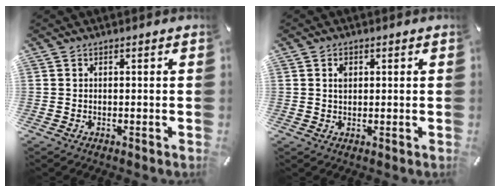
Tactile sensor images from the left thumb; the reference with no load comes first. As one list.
[{"total": 2.0, "force": [0.6, 1.5, 1.2], "torque": [-0.020, 0.002, 0.009]}]